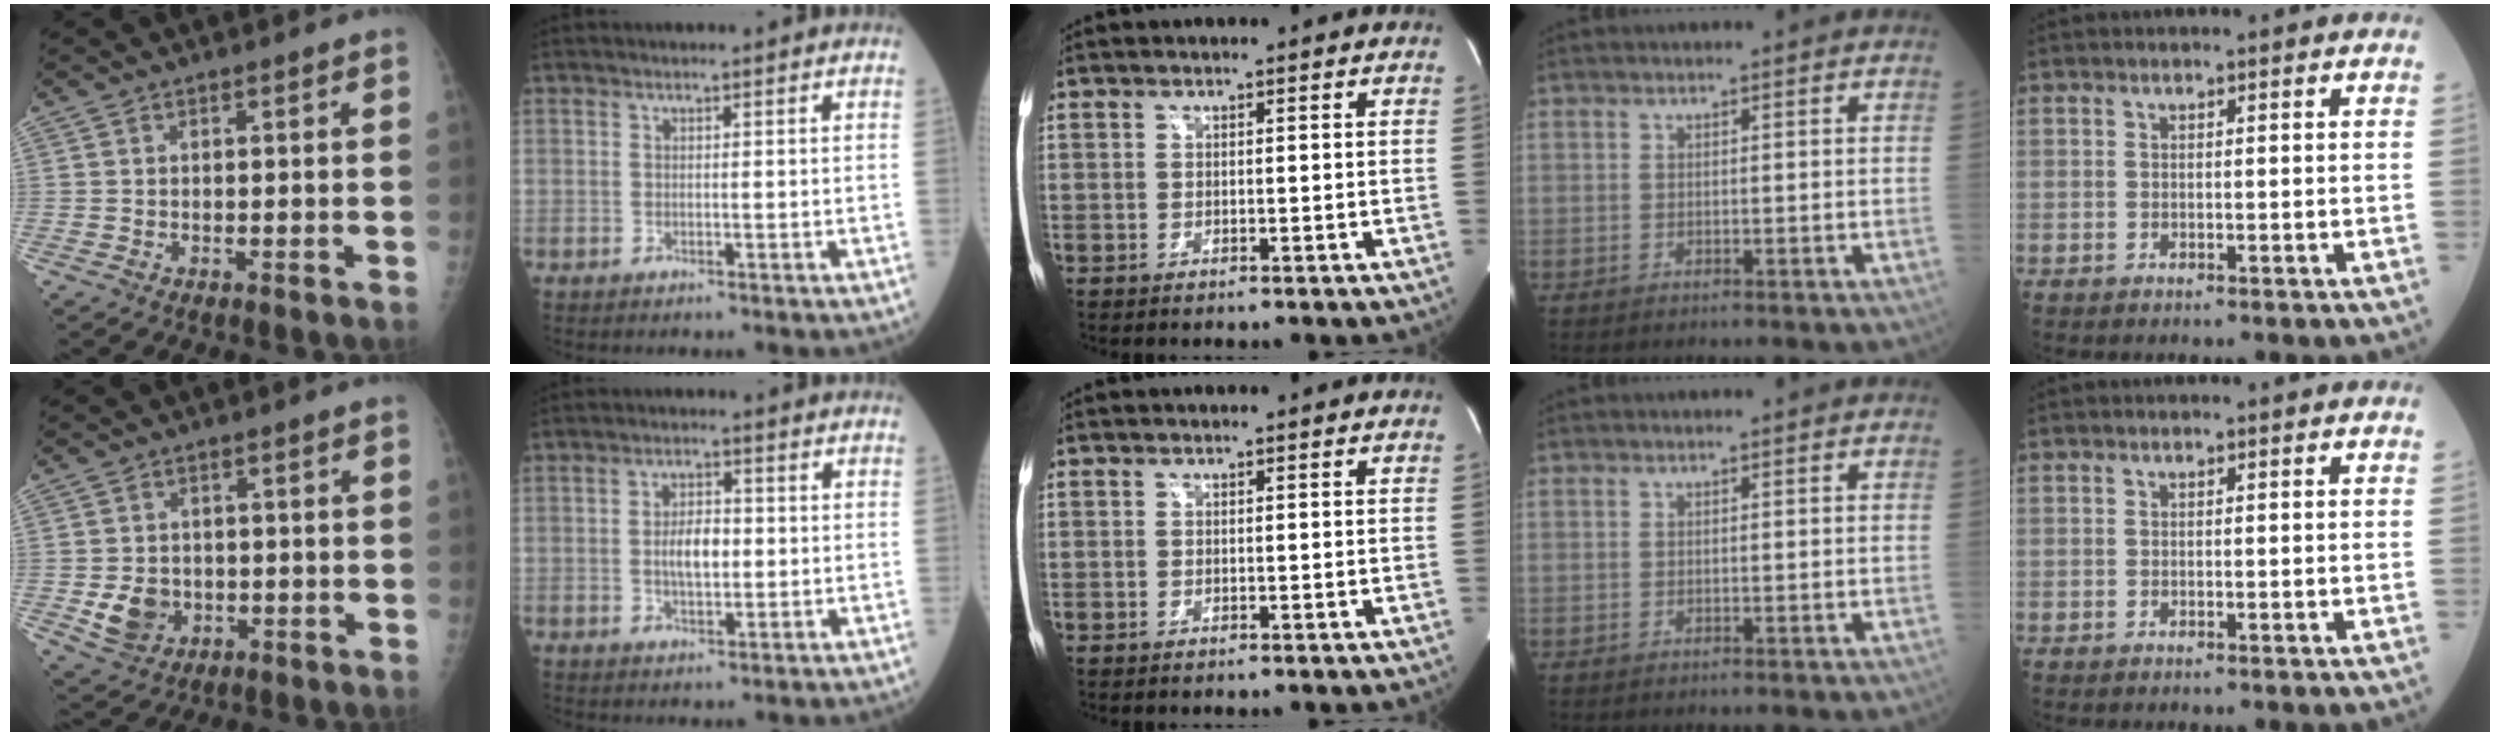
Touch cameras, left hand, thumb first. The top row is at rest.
{"thumb": {"total": 6.2, "force": [-1.3, 5.3, 3.0], "torque": [-0.033, 0.004, -0.011]}, "index": {"total": 5.1, "force": [-0.1, 2.3, 4.5], "torque": [-0.090, 0.007, -0.002]}}